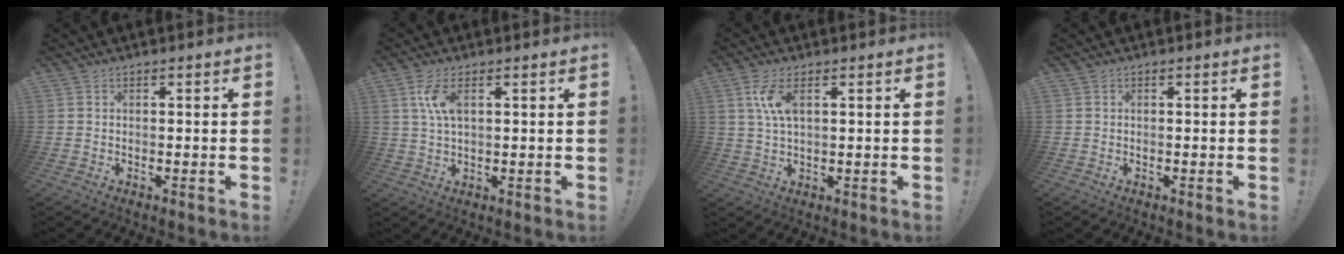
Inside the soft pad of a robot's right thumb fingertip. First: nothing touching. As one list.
[{"total": 6.8, "force": [2.0, 2.9, 5.8], "torque": [-0.119, -0.002, 0.032]}, {"total": 7.1, "force": [2.3, 2.9, 6.1], "torque": [-0.126, -0.003, 0.037]}, {"total": 0.0}]